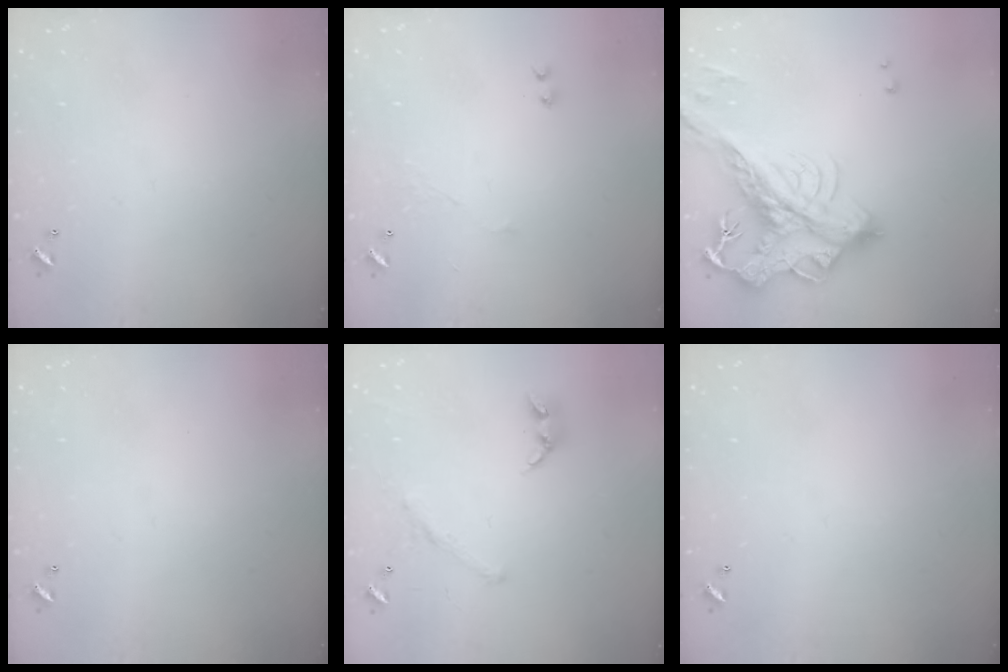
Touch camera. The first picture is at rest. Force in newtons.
{"total": 2.4, "press": 2.3, "slide": 0.6}
{"total": 11.6, "press": 11.4, "slide": 2.4}
{"total": 0.0}
{"total": 1.5, "press": 1.0, "slide": 1.2}
{"total": 0.0}